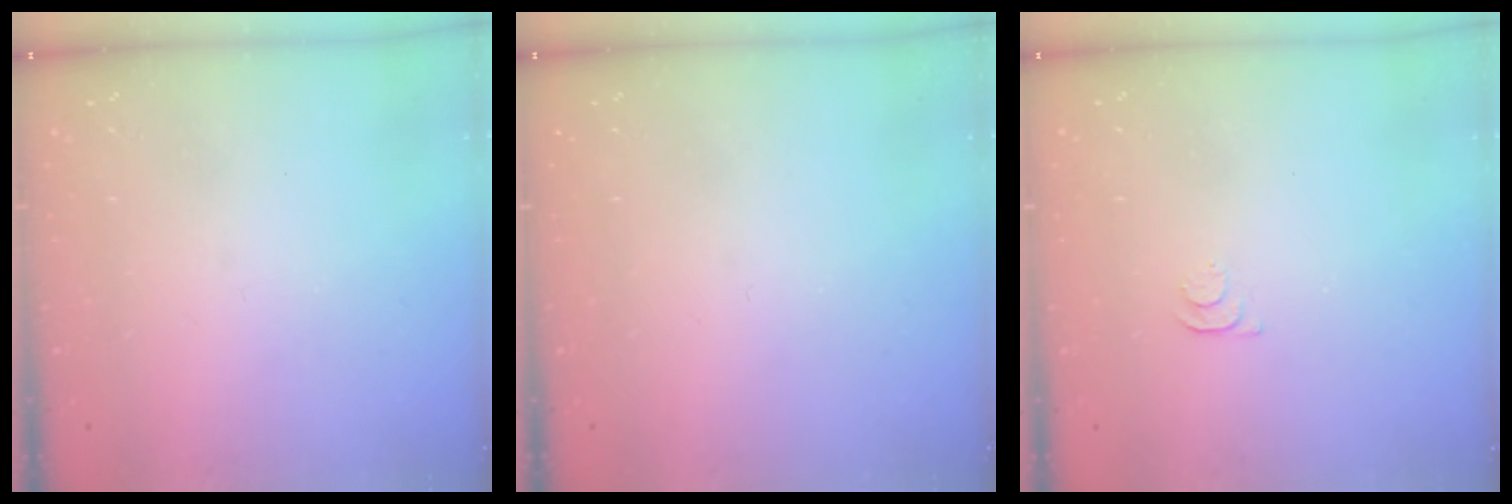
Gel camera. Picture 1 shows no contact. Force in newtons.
{"total": 0.0}
{"total": 3.6, "press": 3.5, "slide": 0.8}